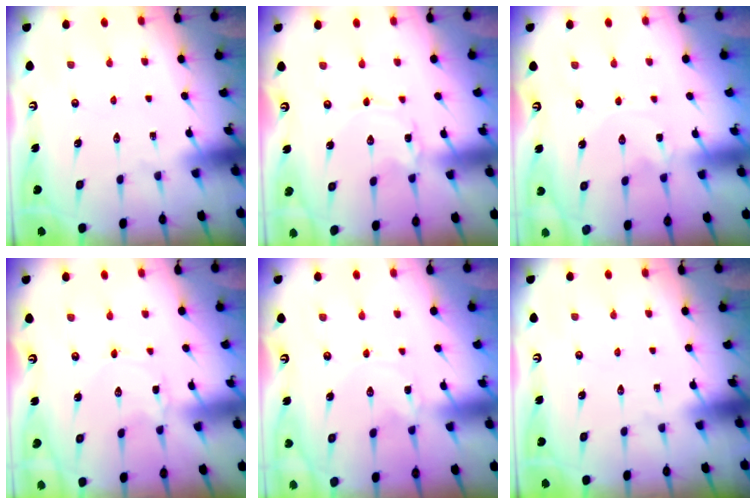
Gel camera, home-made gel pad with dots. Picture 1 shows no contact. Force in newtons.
{"total": 0.6, "press": 0.6, "slide": 0.1}
{"total": 0.0}
{"total": 1.8, "press": 1.7, "slide": 0.3}
{"total": 0.6, "press": 0.6, "slide": 0.1}
{"total": 0.0}